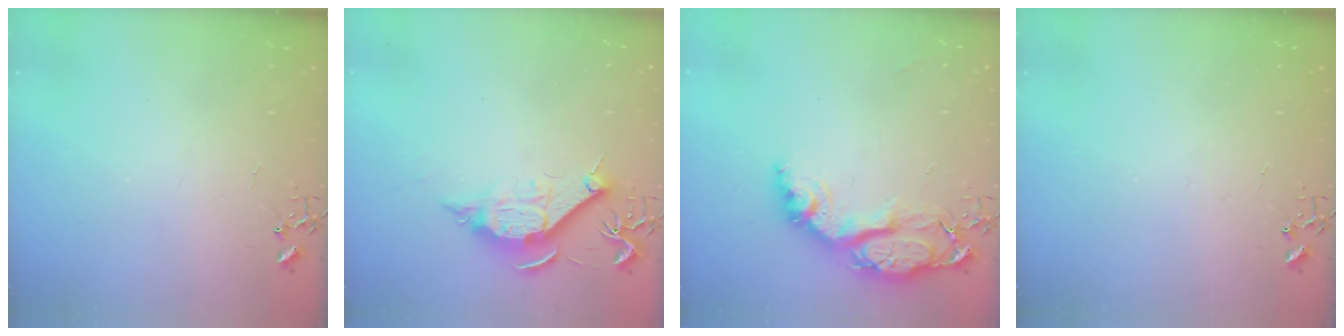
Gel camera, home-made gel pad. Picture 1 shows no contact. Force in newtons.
{"total": 10.1, "press": 10.0, "slide": 0.8}
{"total": 15.4, "press": 15.3, "slide": 1.2}
{"total": 0.0}